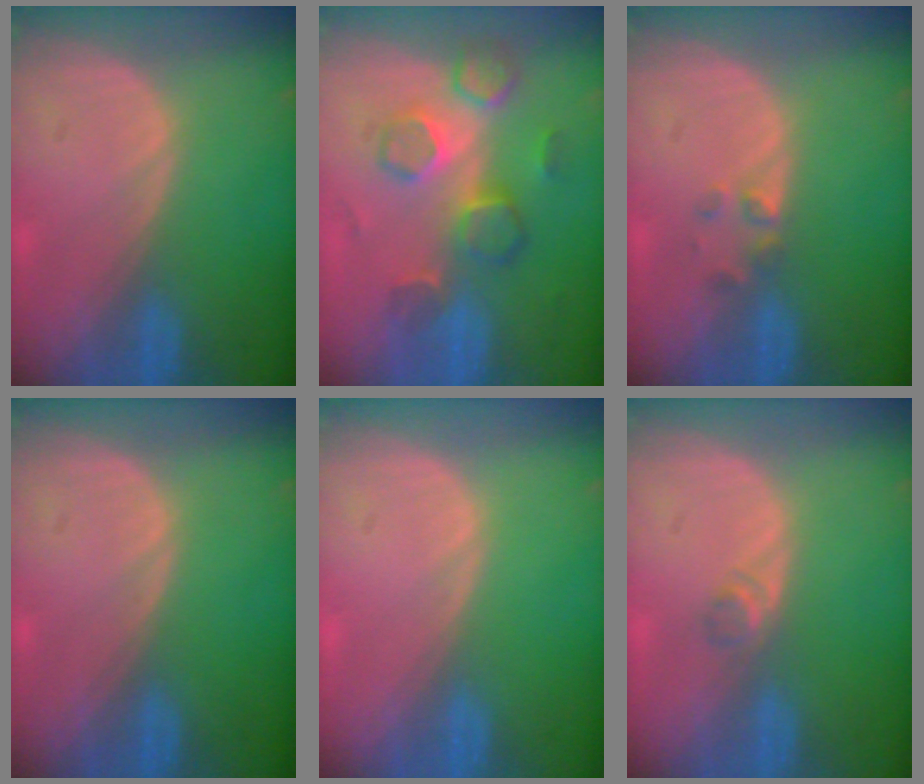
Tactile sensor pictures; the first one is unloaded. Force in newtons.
{"total": 8.8, "press": 7.6, "slide": 4.4}
{"total": 1.9, "press": 1.7, "slide": 0.8}
{"total": 0.0}
{"total": 0.0}
{"total": 1.6, "press": 1.4, "slide": 0.8}